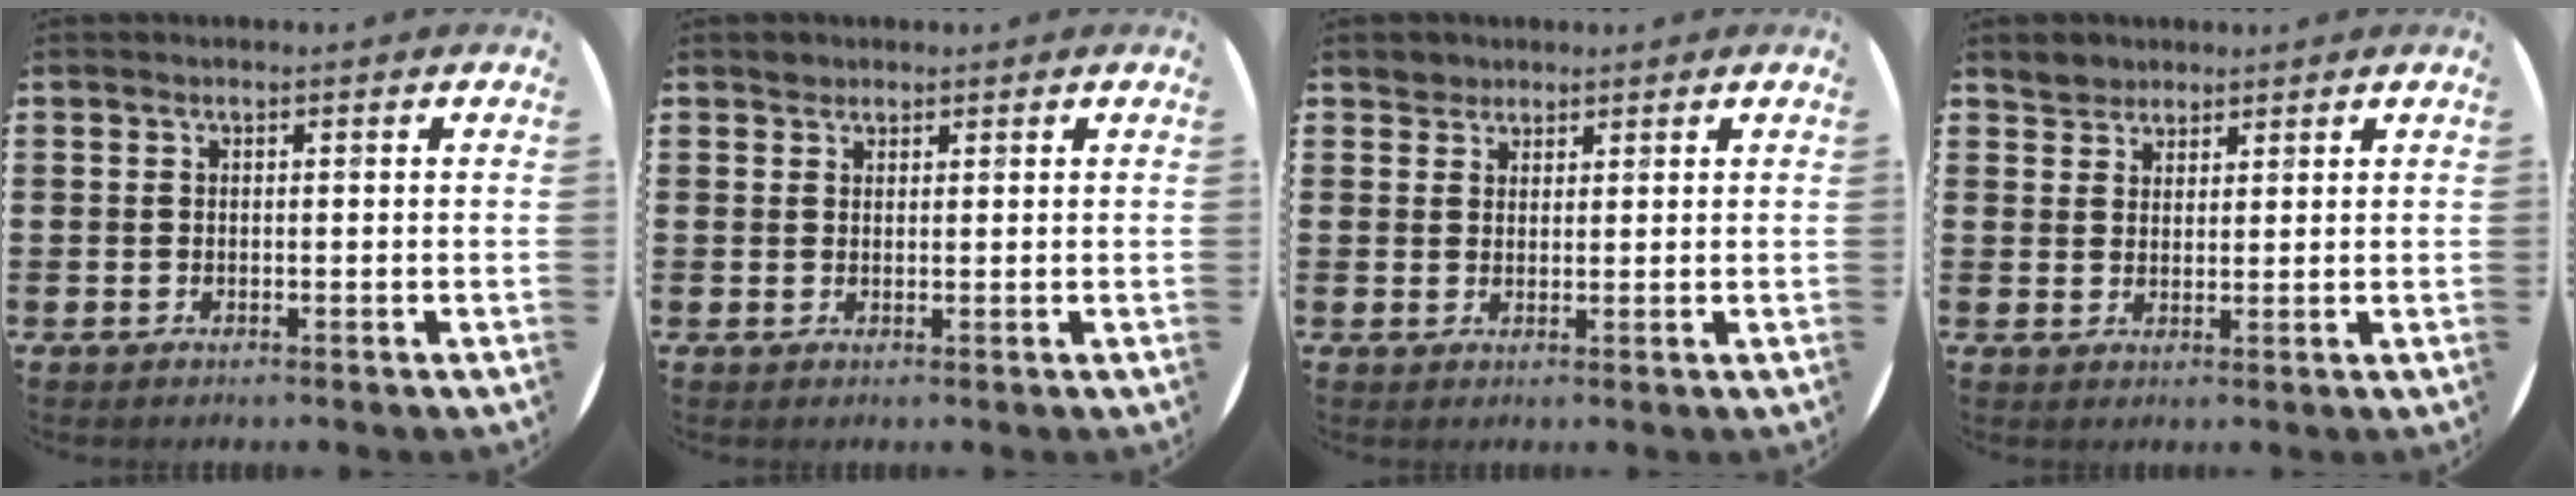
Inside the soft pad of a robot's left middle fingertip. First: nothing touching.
{"total": 1.0, "force": [0.9, 0.4, 0.0], "torque": [0.007, -0.002, 0.017]}
{"total": 2.2, "force": [1.8, 1.1, -0.2], "torque": [0.008, 0.001, 0.036]}
{"total": 2.7, "force": [2.4, 1.1, -0.4], "torque": [0.008, 0.001, 0.047]}